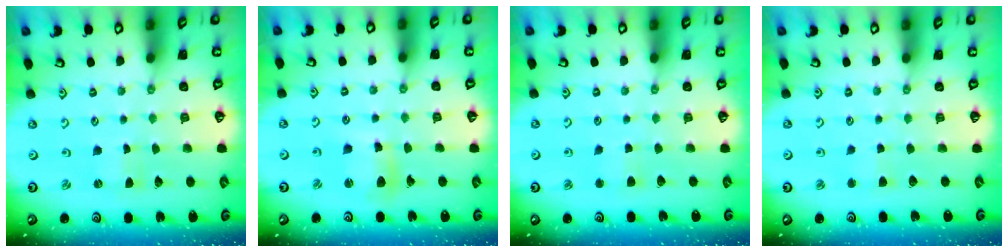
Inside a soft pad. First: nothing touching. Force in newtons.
{"total": 9.1, "press": 9.1, "slide": 1.1}
{"total": 3.6, "press": 3.6, "slide": 0.5}
{"total": 2.1, "press": 2.0, "slide": 0.3}